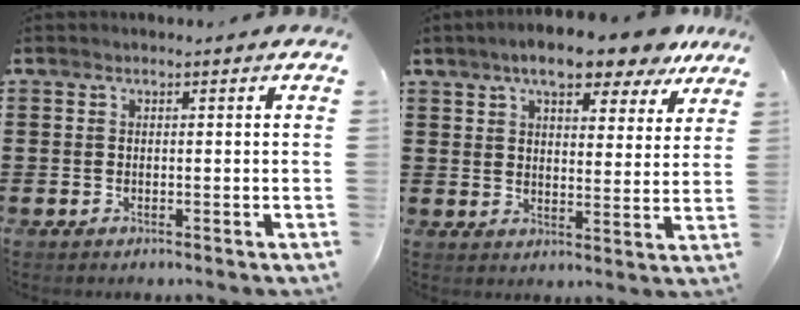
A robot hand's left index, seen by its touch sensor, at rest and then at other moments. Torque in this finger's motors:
{"motor_torque": [2.14, 0.00, 1.05, 0.21]}